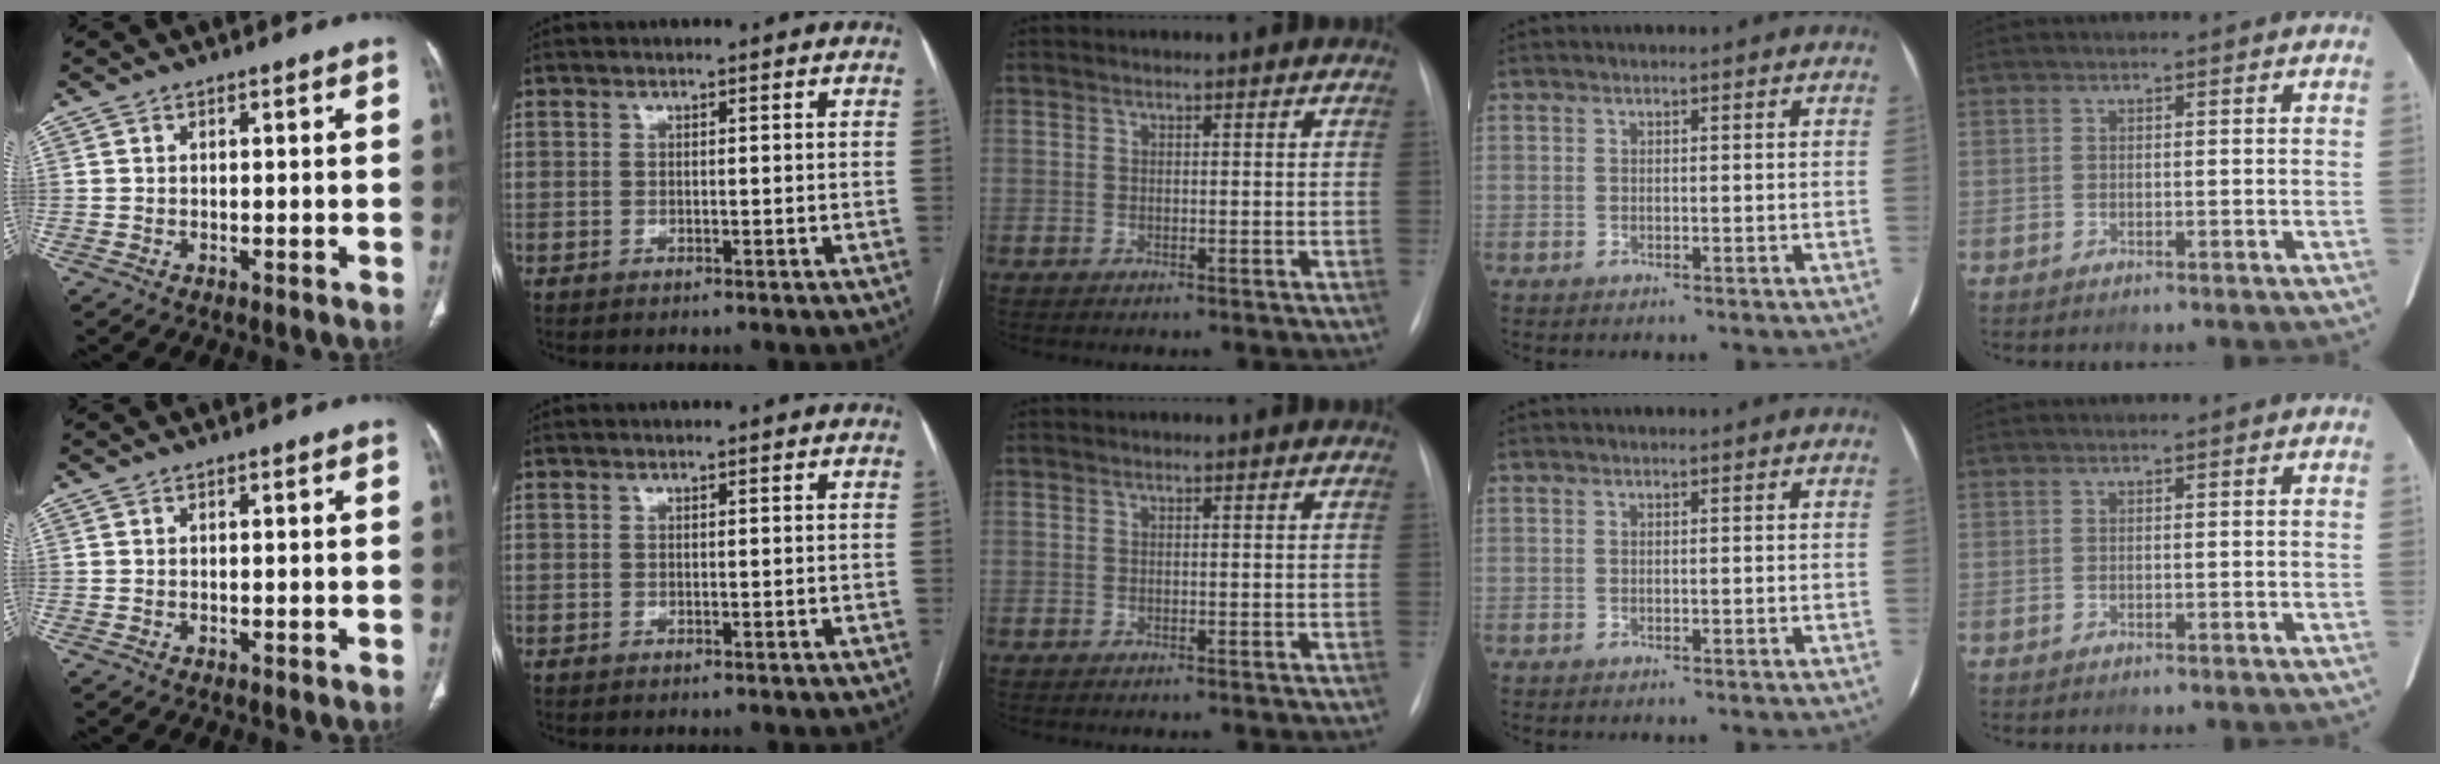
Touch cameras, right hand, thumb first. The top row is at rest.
{}